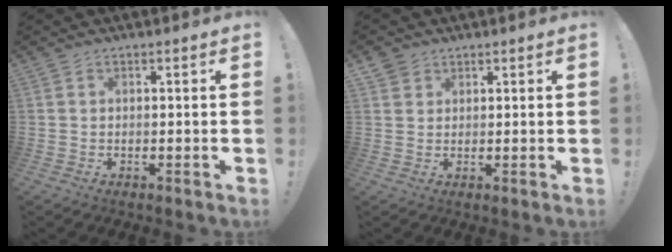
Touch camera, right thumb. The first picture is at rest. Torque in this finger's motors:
{"motor_torque": [-0.28, 0.14, 0.14, 0.02, 0.03]}